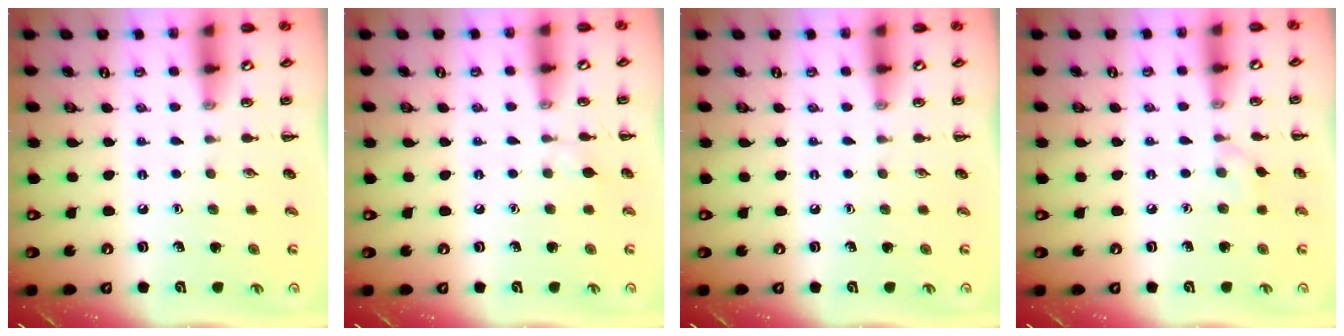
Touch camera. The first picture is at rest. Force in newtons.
{"total": 3.8, "press": 3.6, "slide": 1.3}
{"total": 0.0}
{"total": 3.8, "press": 3.5, "slide": 1.6}